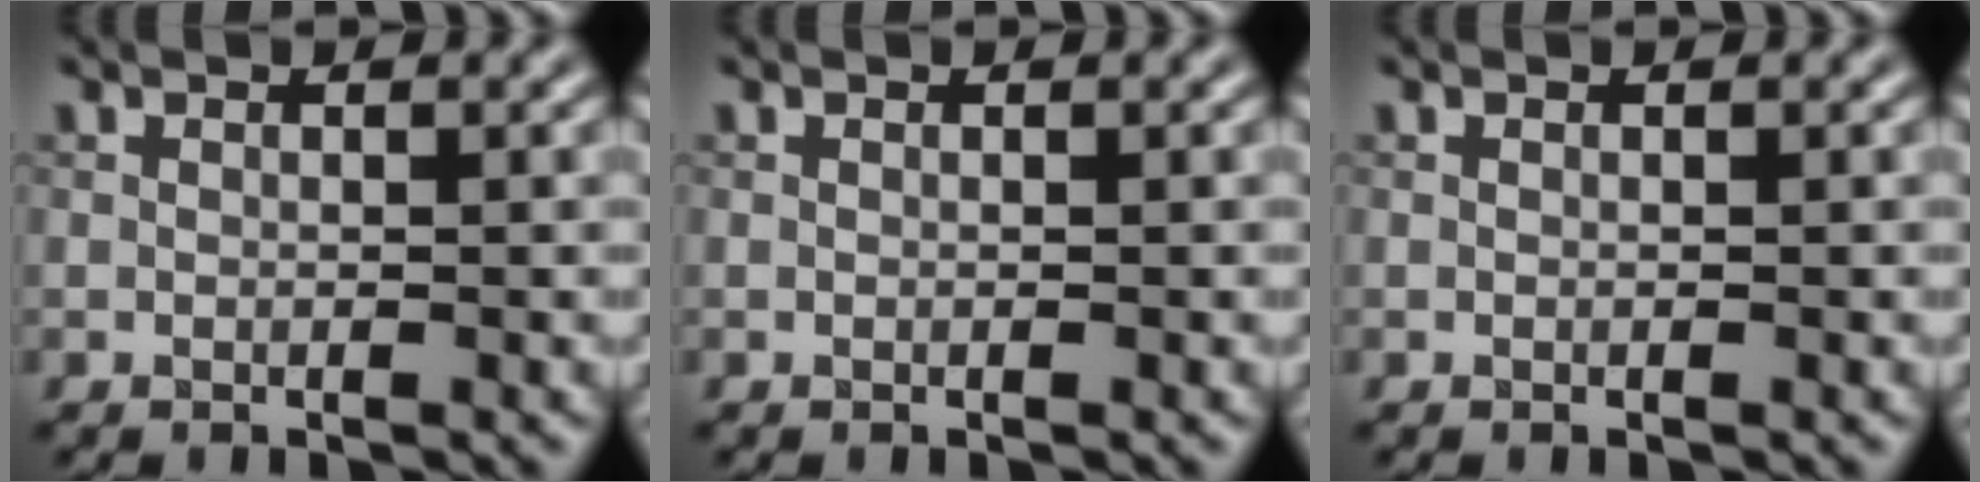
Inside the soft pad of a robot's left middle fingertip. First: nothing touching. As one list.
[{"total": 0.0}, {"total": 0.0}]